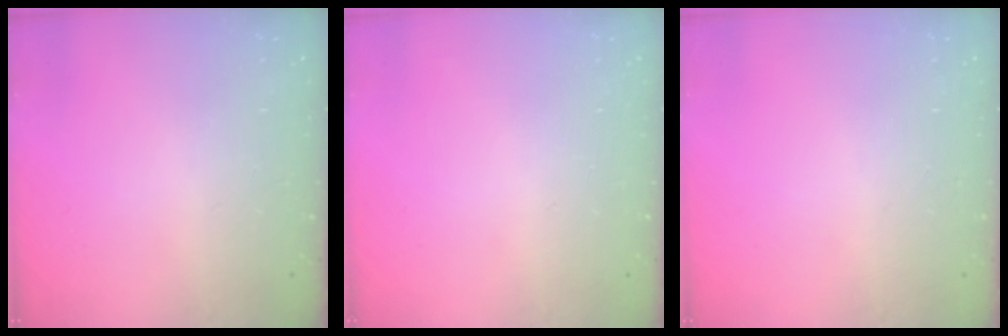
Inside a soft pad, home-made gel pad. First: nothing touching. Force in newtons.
{"total": 0.0}
{"total": 0.0}